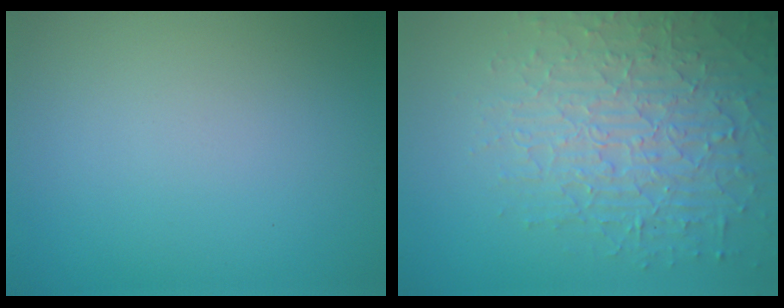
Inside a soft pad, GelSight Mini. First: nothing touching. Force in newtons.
{"total": 6.2, "press": 5.1, "slide": 3.6}